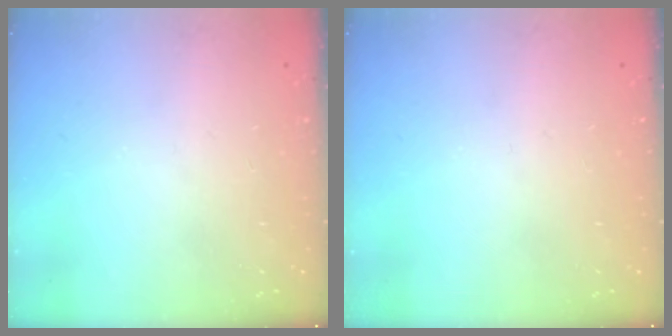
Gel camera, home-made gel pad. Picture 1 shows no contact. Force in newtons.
{"total": 0.0}